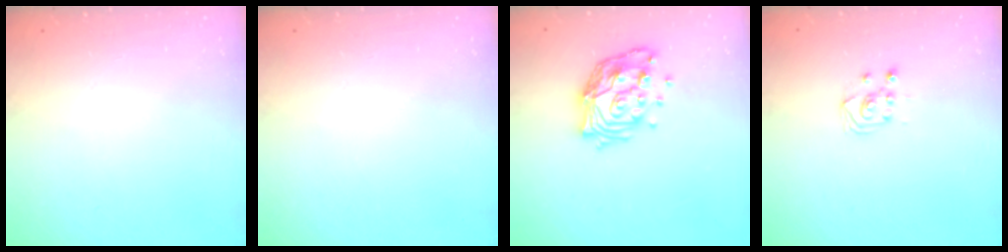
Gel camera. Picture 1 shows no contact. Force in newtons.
{"total": 0.0}
{"total": 14.3, "press": 14.2, "slide": 1.4}
{"total": 3.4, "press": 3.3, "slide": 0.9}